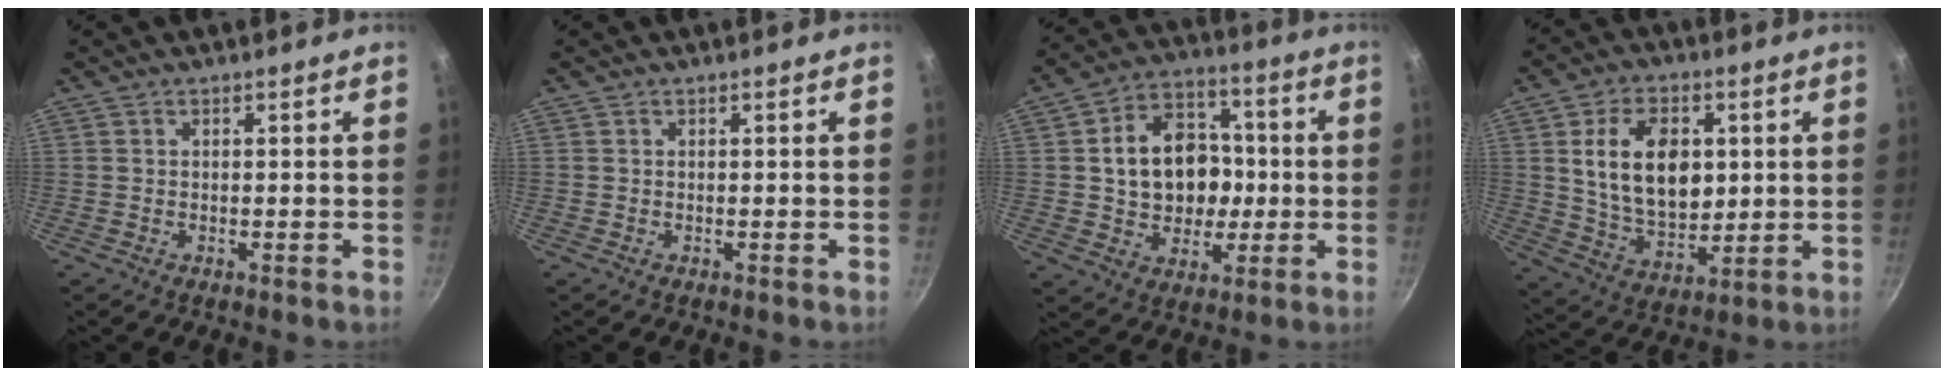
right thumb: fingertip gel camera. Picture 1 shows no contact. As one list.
[{"total": 0.0}, {"total": 15.5, "force": [0.4, 12.4, 9.3], "torque": [-0.112, 0.028, 0.008]}, {"total": 15.6, "force": [3.1, 10.3, 11.3], "torque": [-0.165, -0.015, 0.063]}]